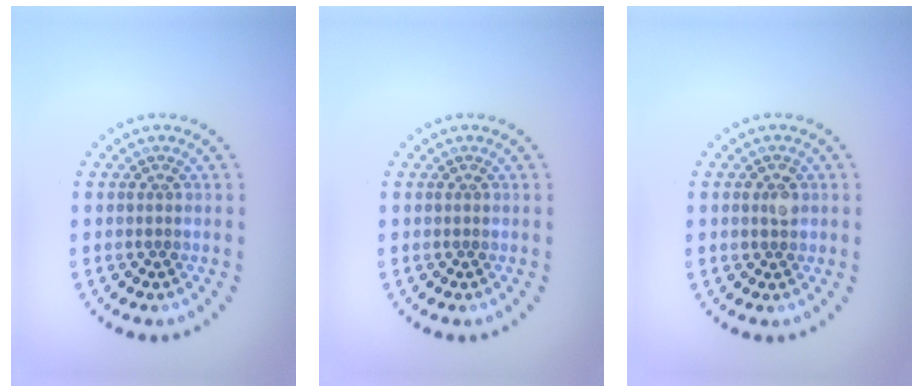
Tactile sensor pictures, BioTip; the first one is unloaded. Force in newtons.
{"total": 0.0}
{"total": 1.4, "press": 1.4, "slide": 0.4}